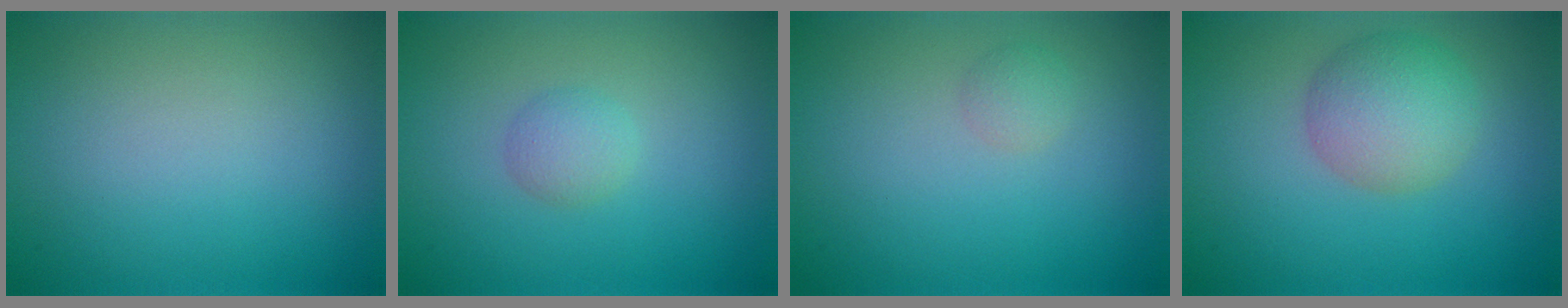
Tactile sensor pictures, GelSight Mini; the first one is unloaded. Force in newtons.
{"total": 1.5, "press": 1.5, "slide": 0.1}
{"total": 1.1, "press": 1.1, "slide": 0.1}
{"total": 4.7, "press": 4.7, "slide": 0.1}